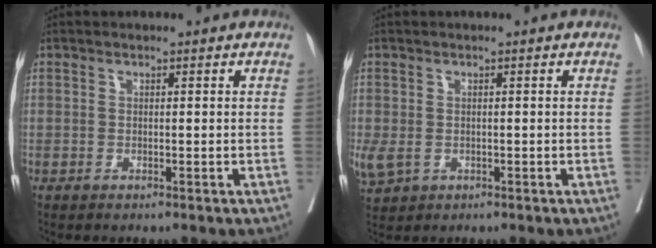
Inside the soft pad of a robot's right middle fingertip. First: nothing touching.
{"total": 3.5, "force": [-0.6, 2.6, 2.3], "torque": [-0.060, -0.005, 0.001]}